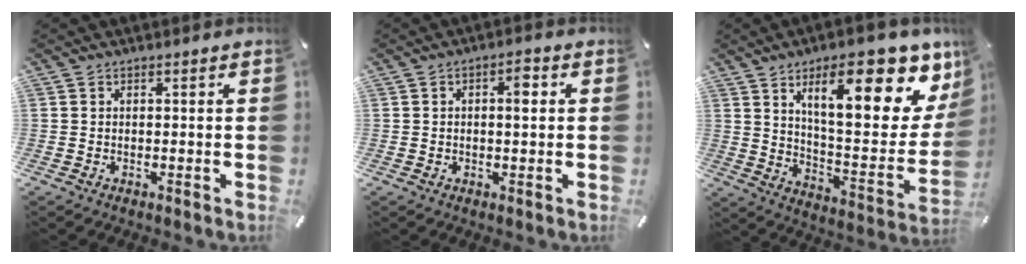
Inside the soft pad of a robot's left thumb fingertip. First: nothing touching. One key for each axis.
{"total": 3.4, "fx": 0.6, "fy": 1.5, "fz": 3.1, "tx": -0.047, "ty": 0.003, "tz": 0.004}
{"total": 23.1, "fx": 12.5, "fy": 8.1, "fz": 17.7, "tx": -0.247, "ty": -0.079, "tz": 0.192}